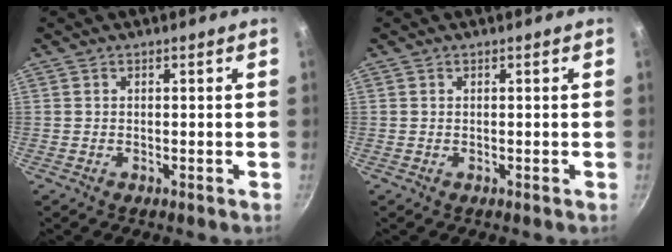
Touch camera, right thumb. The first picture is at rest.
{"total": 0.0}